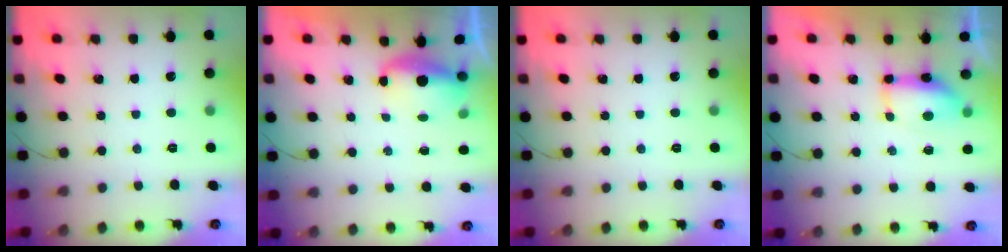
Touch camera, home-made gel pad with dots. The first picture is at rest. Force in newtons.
{"total": 4.5, "press": 4.4, "slide": 0.6}
{"total": 0.0}
{"total": 13.8, "press": 9.3, "slide": 10.2}